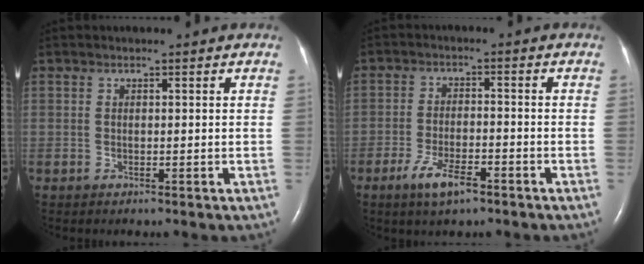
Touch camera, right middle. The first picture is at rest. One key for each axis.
{"total": 5.6, "fx": -3.5, "fy": 1.4, "fz": 4.1, "tx": -0.087, "ty": -0.006, "tz": -0.061}